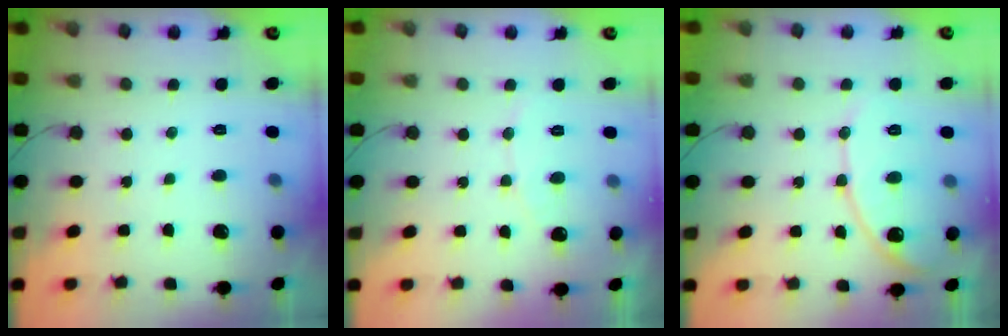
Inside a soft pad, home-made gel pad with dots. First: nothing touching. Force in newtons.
{"total": 4.4, "press": 4.3, "slide": 0.4}
{"total": 11.3, "press": 11.3, "slide": 0.9}